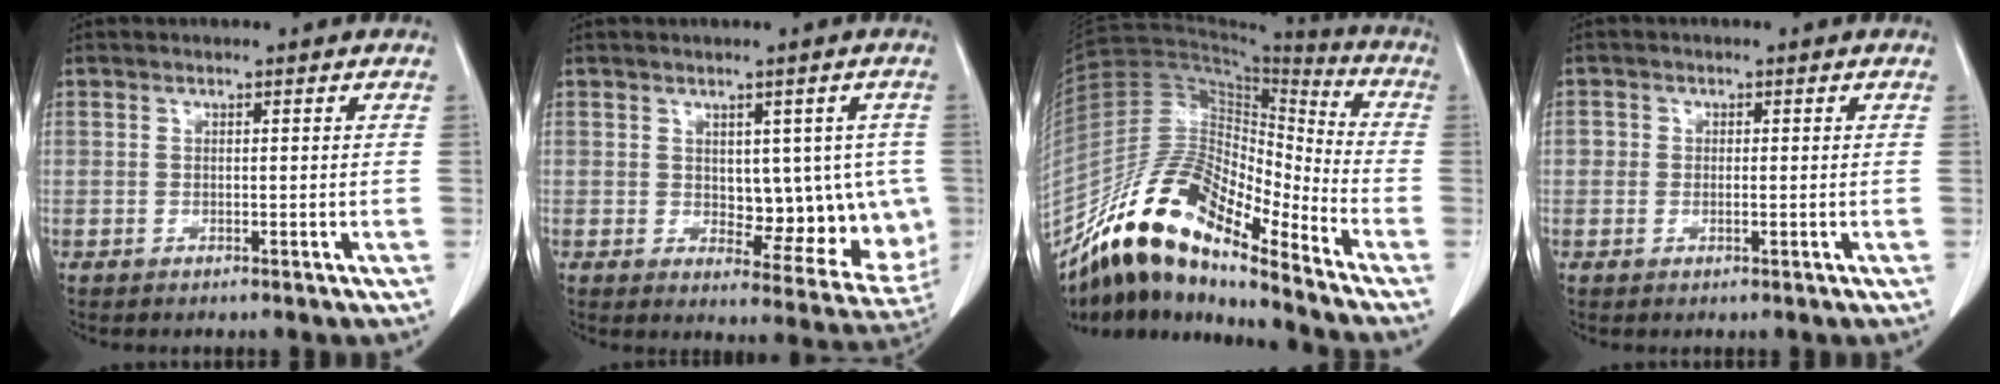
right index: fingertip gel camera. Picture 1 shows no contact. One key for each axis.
{"total": 10.2, "fx": 0.7, "fy": 5.5, "fz": 8.6, "tx": -0.083, "ty": 0.004, "tz": 0.024}
{"total": 16.6, "fx": -13.2, "fy": 4.1, "fz": 9.0, "tx": -0.159, "ty": 0.044, "tz": -0.241}
{"total": 1.7, "fx": -0.1, "fy": 1.3, "fz": 1.0, "tx": -0.009, "ty": 0.002, "tz": -0.005}